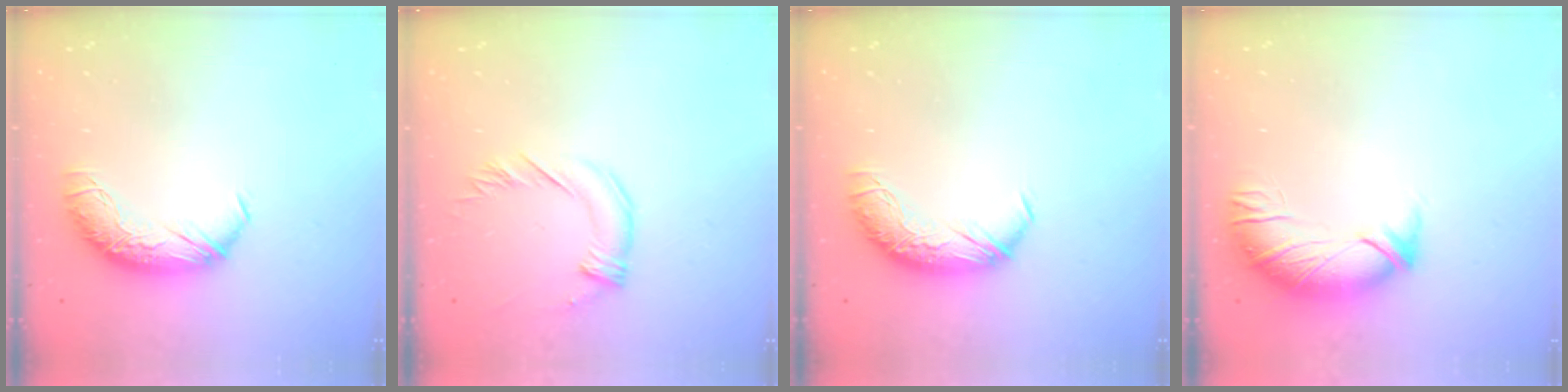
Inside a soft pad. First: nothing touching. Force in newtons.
{"total": 2.4, "press": 2.2, "slide": 1.0}
{"total": 0.0}
{"total": 3.0, "press": 1.8, "slide": 2.5}